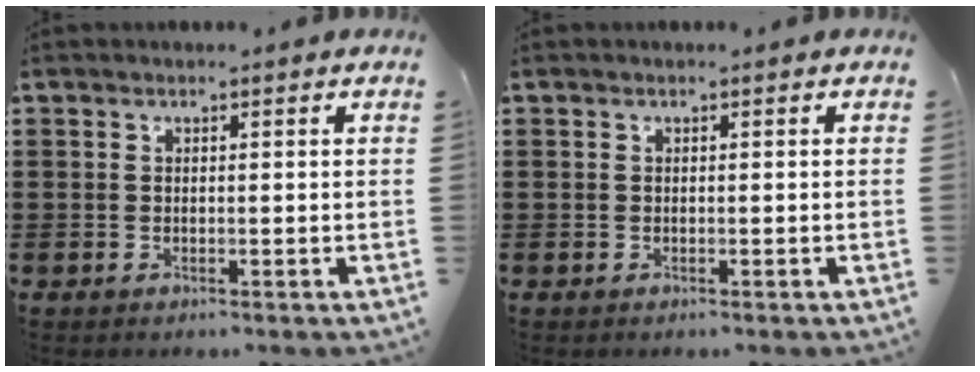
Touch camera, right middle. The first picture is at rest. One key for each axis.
{"total": 0.0}